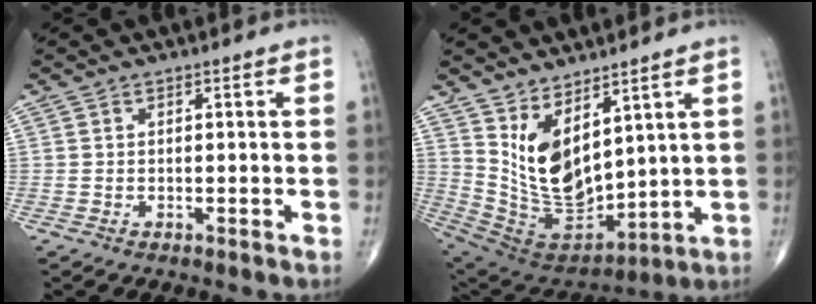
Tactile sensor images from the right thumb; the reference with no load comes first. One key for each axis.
{"total": 14.1, "fx": 5.8, "fy": 7.5, "fz": 10.5, "tx": -0.169, "ty": -0.046, "tz": 0.142}